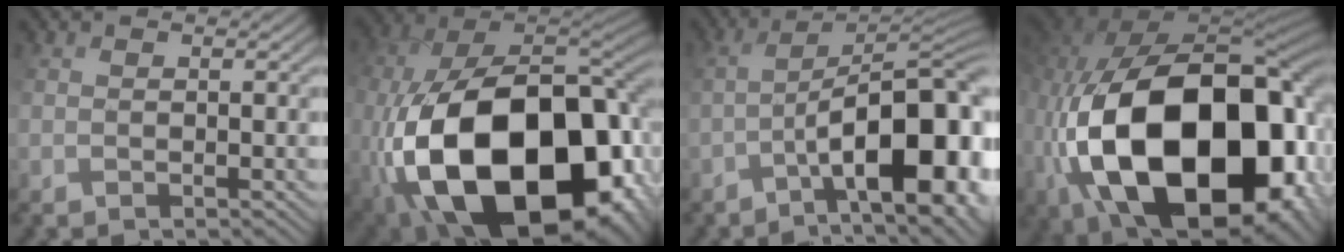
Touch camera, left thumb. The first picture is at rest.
{"total": 23.2, "force": [-6.0, 14.8, 16.8], "torque": [-0.379, -0.090, -0.030]}
{"total": 14.1, "force": [-5.5, 5.0, 12.0], "torque": [-0.165, 0.014, -0.065]}
{"total": 22.9, "force": [-3.5, 13.8, 17.9], "torque": [-0.395, -0.065, -0.011]}